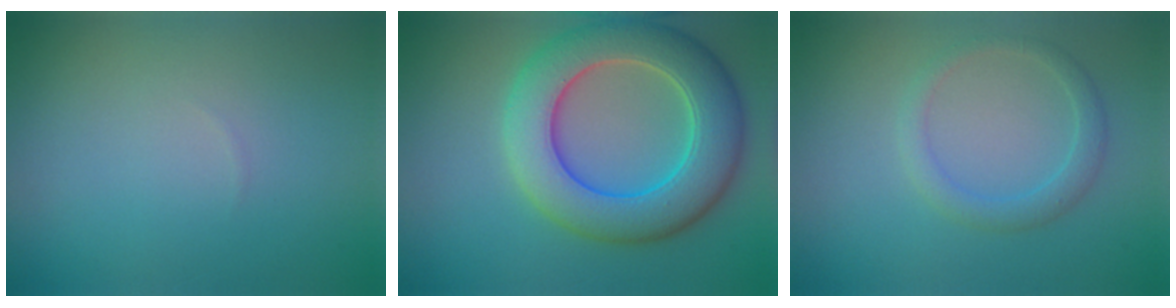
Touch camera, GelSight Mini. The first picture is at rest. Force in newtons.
{"total": 8.7, "press": 8.7, "slide": 0.6}
{"total": 1.9, "press": 1.9, "slide": 0.1}